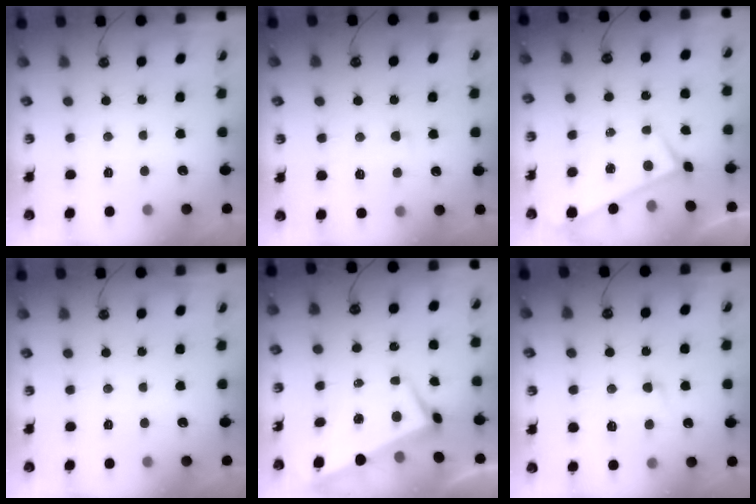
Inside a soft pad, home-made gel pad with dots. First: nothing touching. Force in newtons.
{"total": 1.6, "press": 1.4, "slide": 0.7}
{"total": 0.0}
{"total": 0.0}
{"total": 1.2, "press": 0.3, "slide": 1.1}
{"total": 3.9, "press": 3.6, "slide": 1.3}